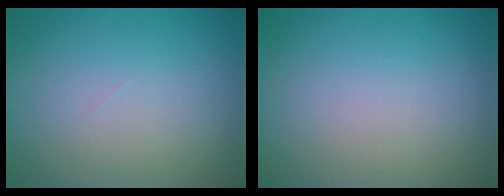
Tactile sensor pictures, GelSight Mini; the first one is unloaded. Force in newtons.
{"total": 0.0}